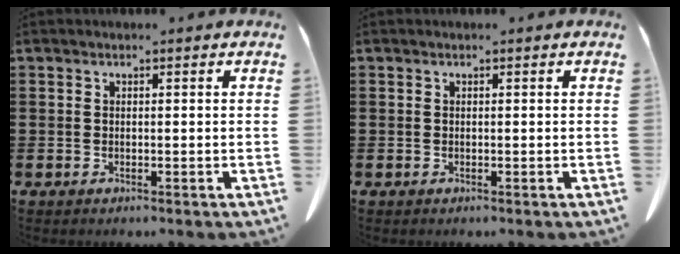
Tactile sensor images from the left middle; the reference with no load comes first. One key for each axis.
{"total": 0.0}